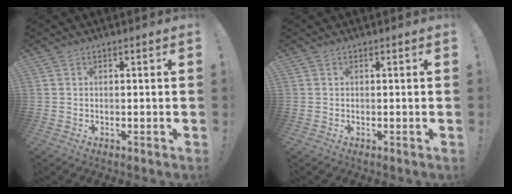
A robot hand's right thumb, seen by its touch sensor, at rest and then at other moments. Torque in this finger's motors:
{"motor_torque": [0.00, 0.00, 0.03, 0.03, 0.00]}